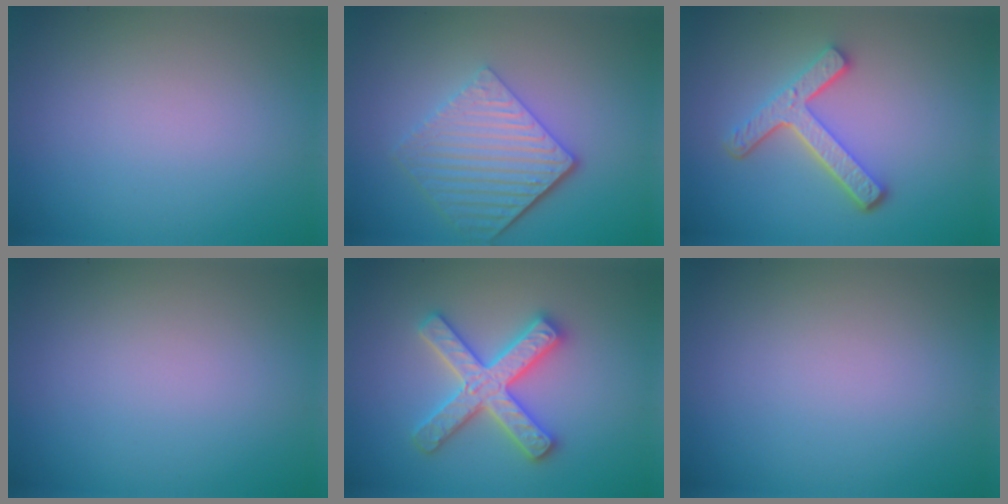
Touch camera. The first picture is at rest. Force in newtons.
{"total": 5.5, "press": 4.2, "slide": 3.5}
{"total": 4.4, "press": 3.3, "slide": 2.9}
{"total": 0.0}
{"total": 5.0, "press": 4.9, "slide": 0.9}
{"total": 0.0}